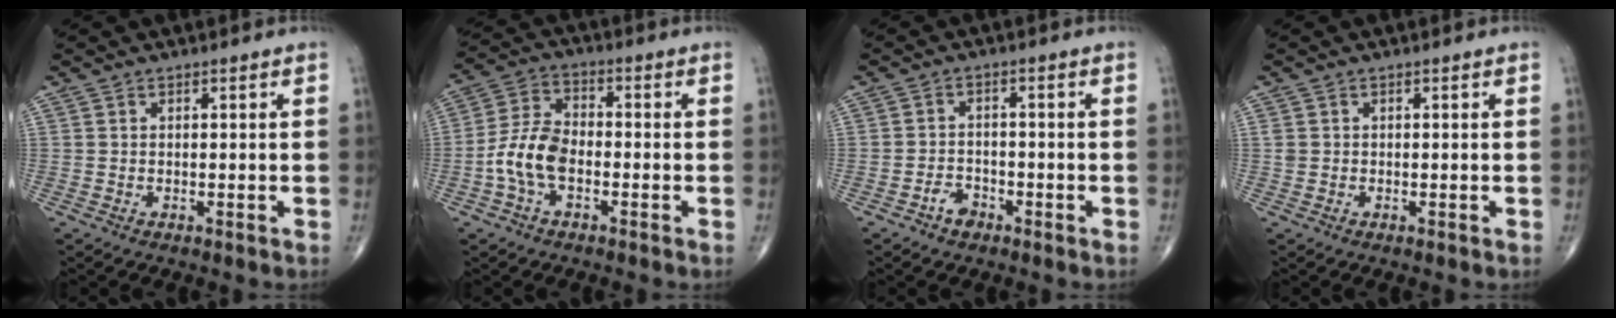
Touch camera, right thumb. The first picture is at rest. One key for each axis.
{"total": 8.9, "fx": -2.6, "fy": 5.1, "fz": 6.8, "tx": -0.139, "ty": 0.028, "tz": -0.057}
{"total": 3.0, "fx": -1.9, "fy": 1.9, "fz": 1.2, "tx": -0.013, "ty": 0.016, "tz": -0.034}
{"total": 1.0, "fx": 0.1, "fy": 0.9, "fz": 0.4, "tx": -0.006, "ty": 0.003, "tz": 0.005}